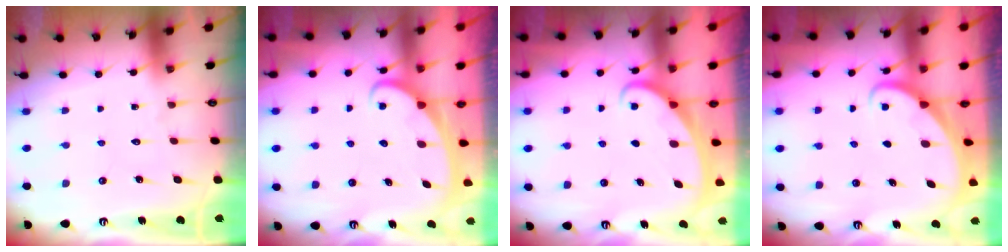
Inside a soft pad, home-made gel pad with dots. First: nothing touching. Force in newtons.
{"total": 2.5, "press": 2.5, "slide": 0.4}
{"total": 2.1, "press": 2.1, "slide": 0.2}
{"total": 1.8, "press": 1.7, "slide": 0.0}